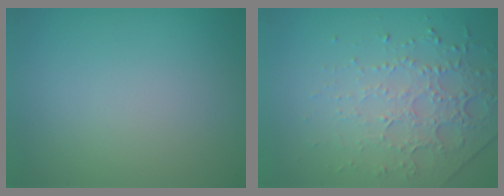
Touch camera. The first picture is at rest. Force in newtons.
{"total": 4.7, "press": 3.1, "slide": 3.6}